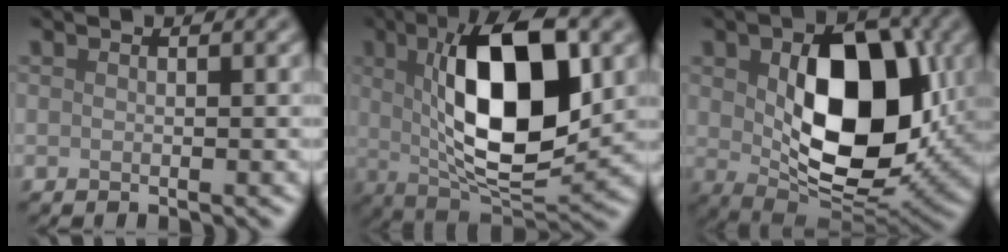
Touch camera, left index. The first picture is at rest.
{"total": 12.0, "force": [1.8, 4.6, 11.0], "torque": [-0.178, 0.005, 0.028]}
{"total": 11.6, "force": [0.9, 7.1, 9.1], "torque": [-0.140, -0.013, 0.028]}